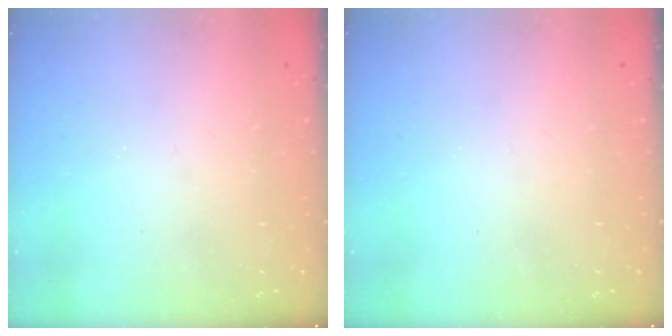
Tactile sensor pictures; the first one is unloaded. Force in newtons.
{"total": 0.0}